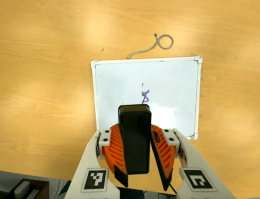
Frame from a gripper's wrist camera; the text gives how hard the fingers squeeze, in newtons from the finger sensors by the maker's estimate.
{"total": 11.0, "left": 10.8, "right": 11.2}